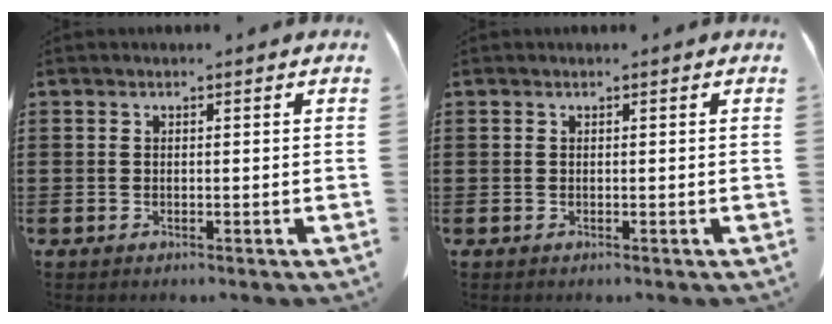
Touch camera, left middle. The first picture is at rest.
{"total": 0.0}